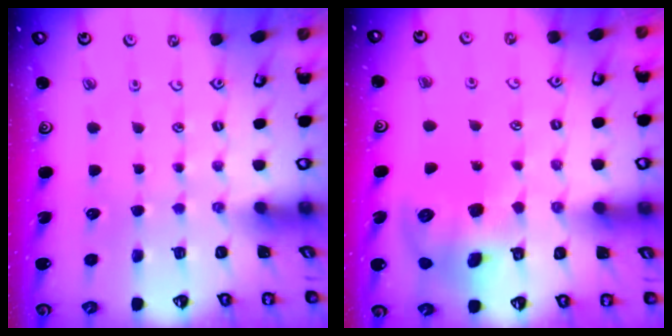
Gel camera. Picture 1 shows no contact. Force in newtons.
{"total": 12.3, "press": 12.1, "slide": 2.0}